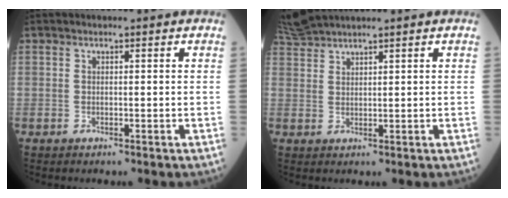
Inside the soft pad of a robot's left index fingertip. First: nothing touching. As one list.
[{"total": 4.2, "force": [4.1, -0.6, 1.1], "torque": [-0.041, 0.018, 0.093]}]